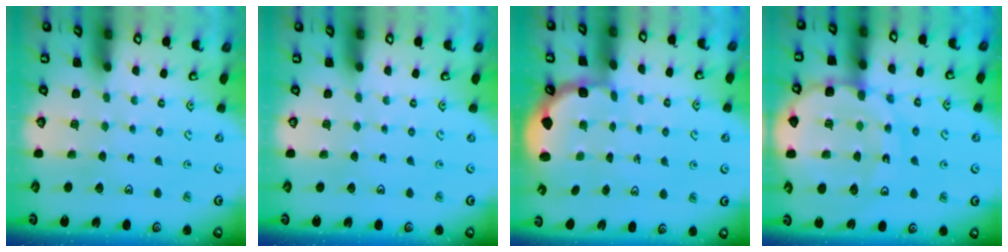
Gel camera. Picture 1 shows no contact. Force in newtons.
{"total": 0.0}
{"total": 2.6, "press": 1.9, "slide": 1.8}
{"total": 19.1, "press": 18.7, "slide": 3.7}